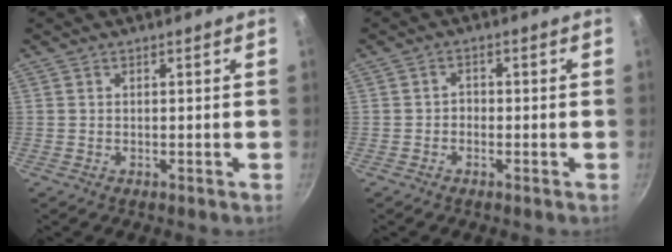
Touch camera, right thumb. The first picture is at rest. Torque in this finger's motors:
{"motor_torque": [-0.34, 0.01, -0.05, 0.12, -0.02]}